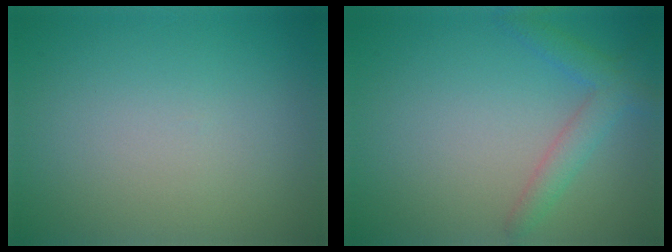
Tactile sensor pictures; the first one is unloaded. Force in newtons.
{"total": 2.7, "press": 2.7, "slide": 0.2}